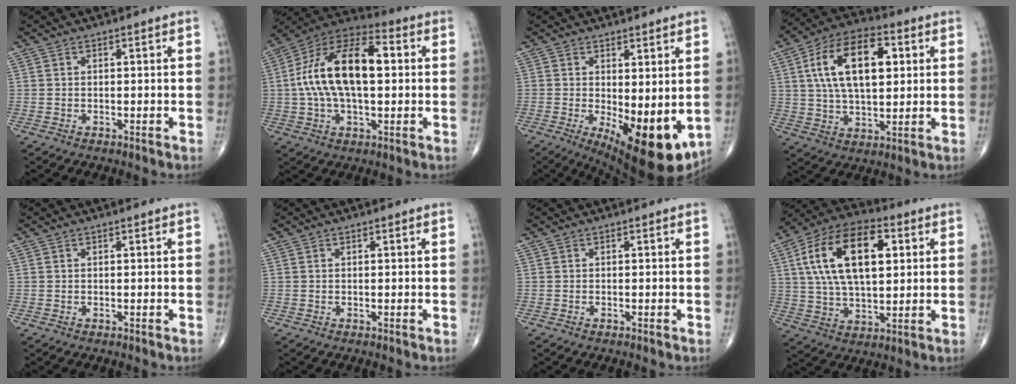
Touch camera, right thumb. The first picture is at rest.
{"total": 19.1, "force": [1.8, 9.6, 16.4], "torque": [-0.293, 0.032, 0.023]}
{"total": 13.4, "force": [-2.2, 5.2, 12.1], "torque": [-0.167, -0.031, -0.015]}
{"total": 17.4, "force": [4.2, 9.2, 14.2], "torque": [-0.234, 0.009, 0.071]}
{"total": 0.0}
{"total": 0.0}
{"total": 0.0}
{"total": 19.8, "force": [5.0, 10.4, 16.1], "torque": [-0.277, 0.009, 0.083]}